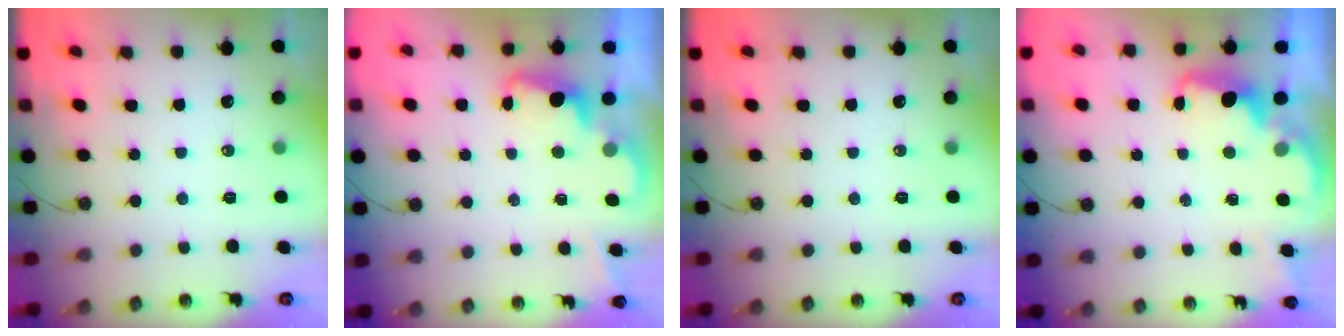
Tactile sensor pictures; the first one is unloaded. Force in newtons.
{"total": 2.4, "press": 2.4, "slide": 0.6}
{"total": 0.0}
{"total": 2.1, "press": 2.1, "slide": 0.6}